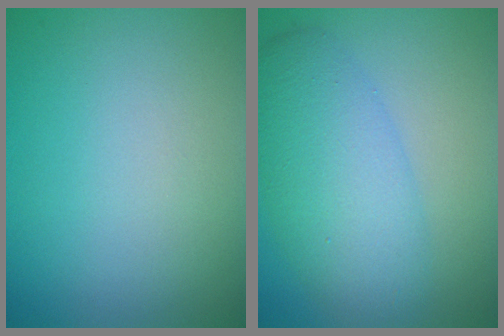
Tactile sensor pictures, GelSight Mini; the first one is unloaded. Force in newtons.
{"total": 5.8, "press": 5.7, "slide": 0.2}